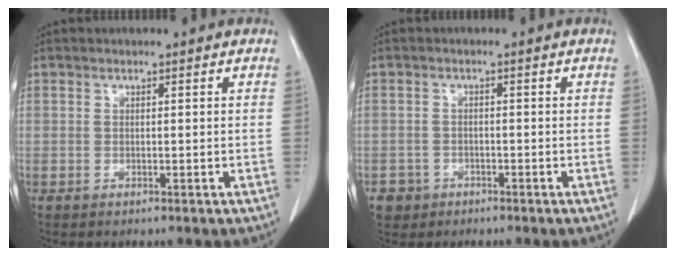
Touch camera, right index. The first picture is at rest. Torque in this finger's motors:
{"motor_torque": [-0.37, 0.15, -0.76, -0.21]}